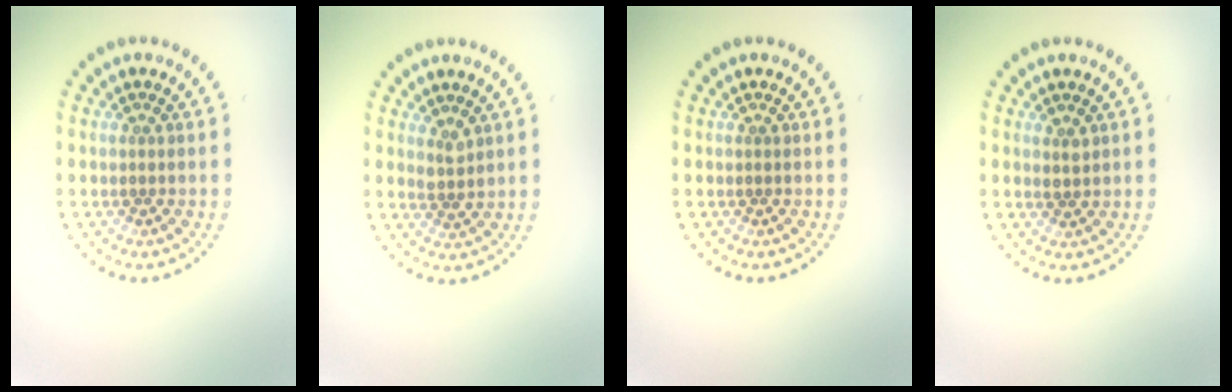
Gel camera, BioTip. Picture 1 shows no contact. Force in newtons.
{"total": 1.3, "press": 1.1, "slide": 0.7}
{"total": 0.0}
{"total": 0.8, "press": 0.8, "slide": 0.2}